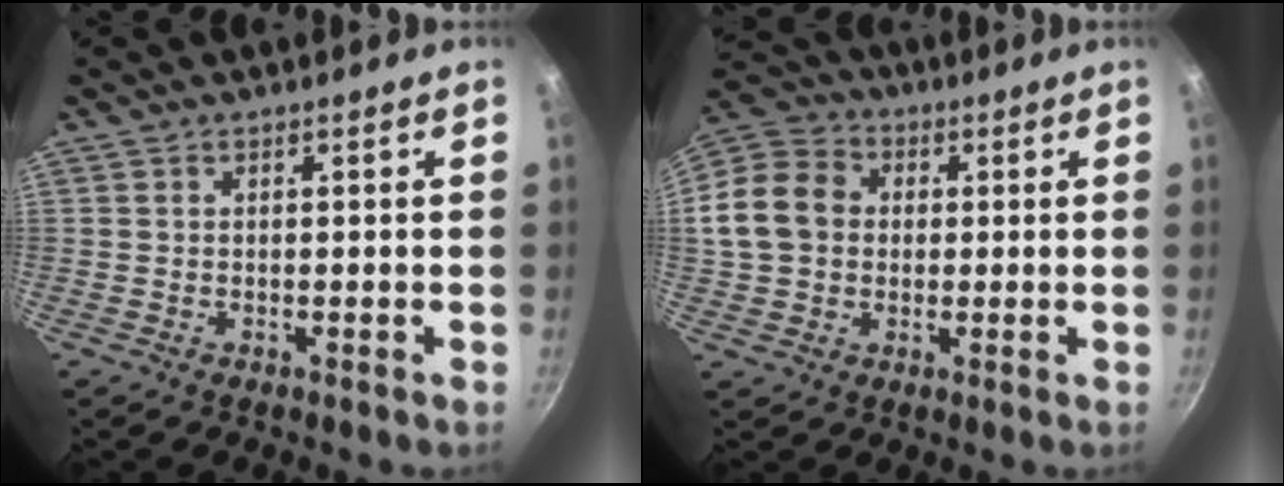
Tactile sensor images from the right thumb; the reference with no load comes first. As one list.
[{"total": 12.6, "force": [1.0, 10.5, 6.9], "torque": [-0.107, 0.024, 0.003]}]